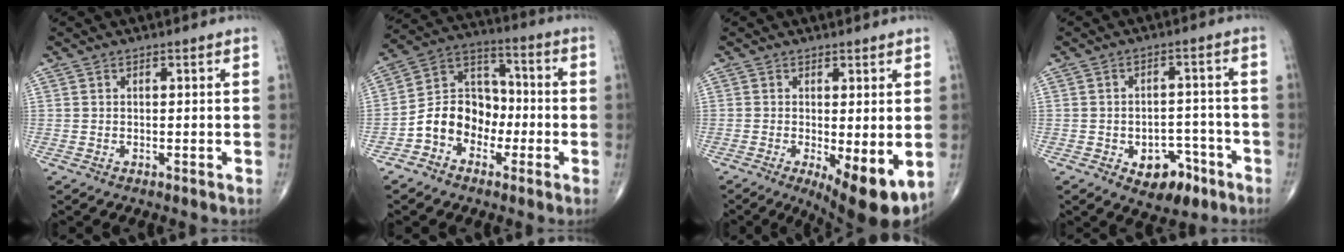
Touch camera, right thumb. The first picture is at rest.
{"total": 11.3, "force": [-3.8, 8.9, 5.9], "torque": [-0.068, 0.056, -0.079]}
{"total": 9.9, "force": [-2.6, 3.1, 9.0], "torque": [-0.127, -0.023, -0.031]}
{"total": 8.4, "force": [-4.2, 5.3, 5.0], "torque": [-0.034, 0.034, -0.052]}